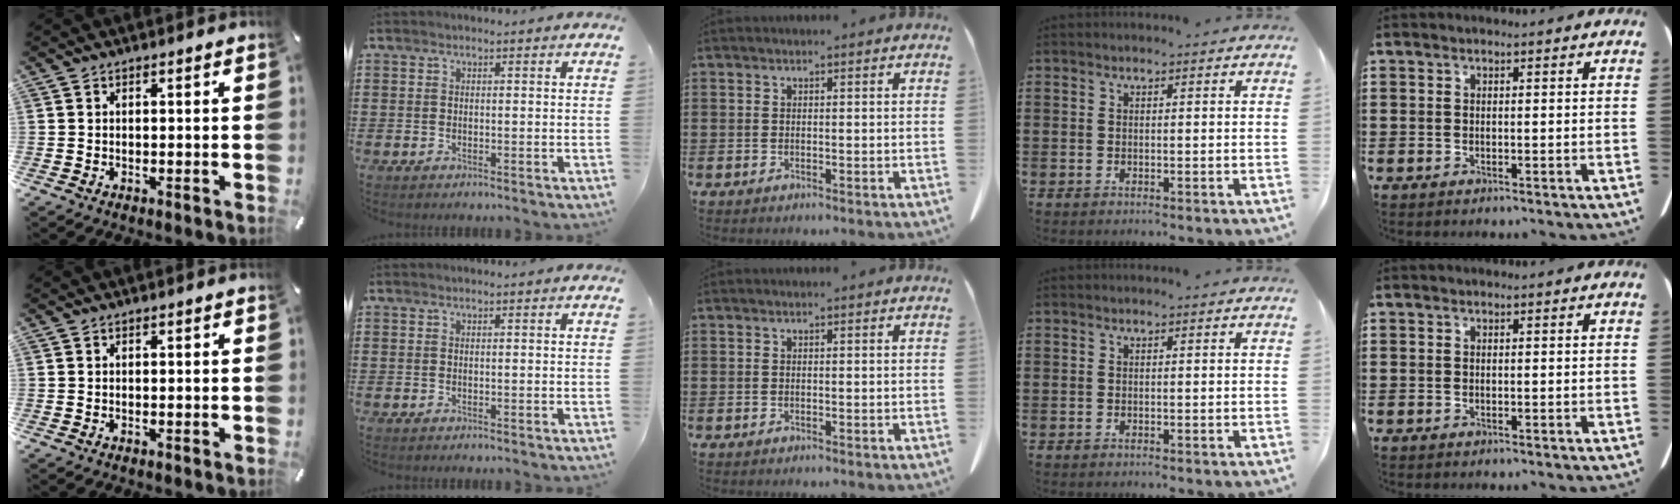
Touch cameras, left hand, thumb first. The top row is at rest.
{}